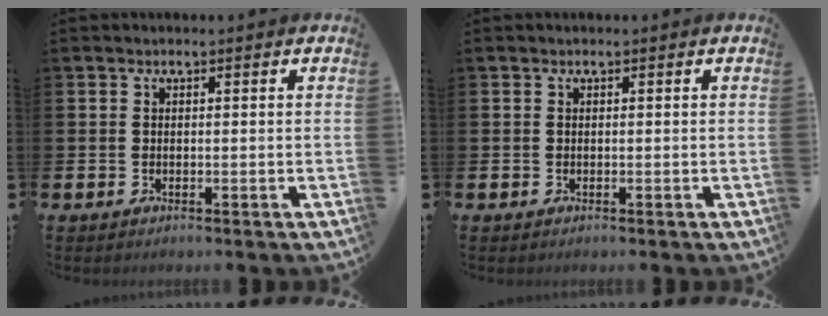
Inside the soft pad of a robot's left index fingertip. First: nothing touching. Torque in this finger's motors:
{"motor_torque": [0.00, 0.00, -0.03, 0.00]}